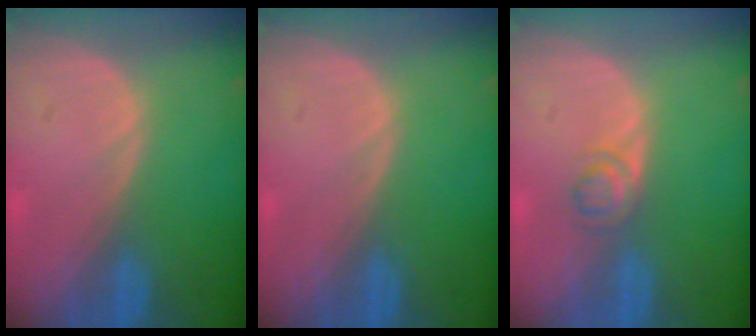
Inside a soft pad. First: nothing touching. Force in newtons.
{"total": 0.0}
{"total": 2.7, "press": 2.7, "slide": 0.2}